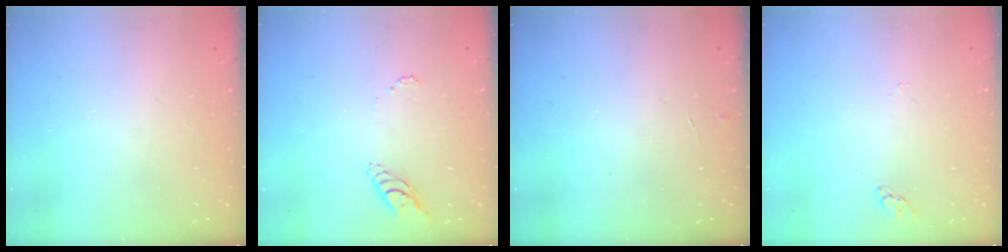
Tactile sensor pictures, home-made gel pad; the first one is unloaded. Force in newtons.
{"total": 7.8, "press": 7.7, "slide": 0.8}
{"total": 2.9, "press": 2.9, "slide": 0.3}
{"total": 2.2, "press": 2.2, "slide": 0.2}